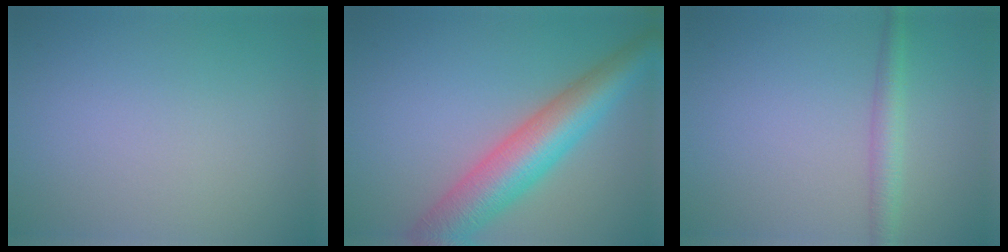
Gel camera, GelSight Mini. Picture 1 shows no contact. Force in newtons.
{"total": 8.1, "press": 8.1, "slide": 0.2}
{"total": 2.3, "press": 2.3, "slide": 0.1}